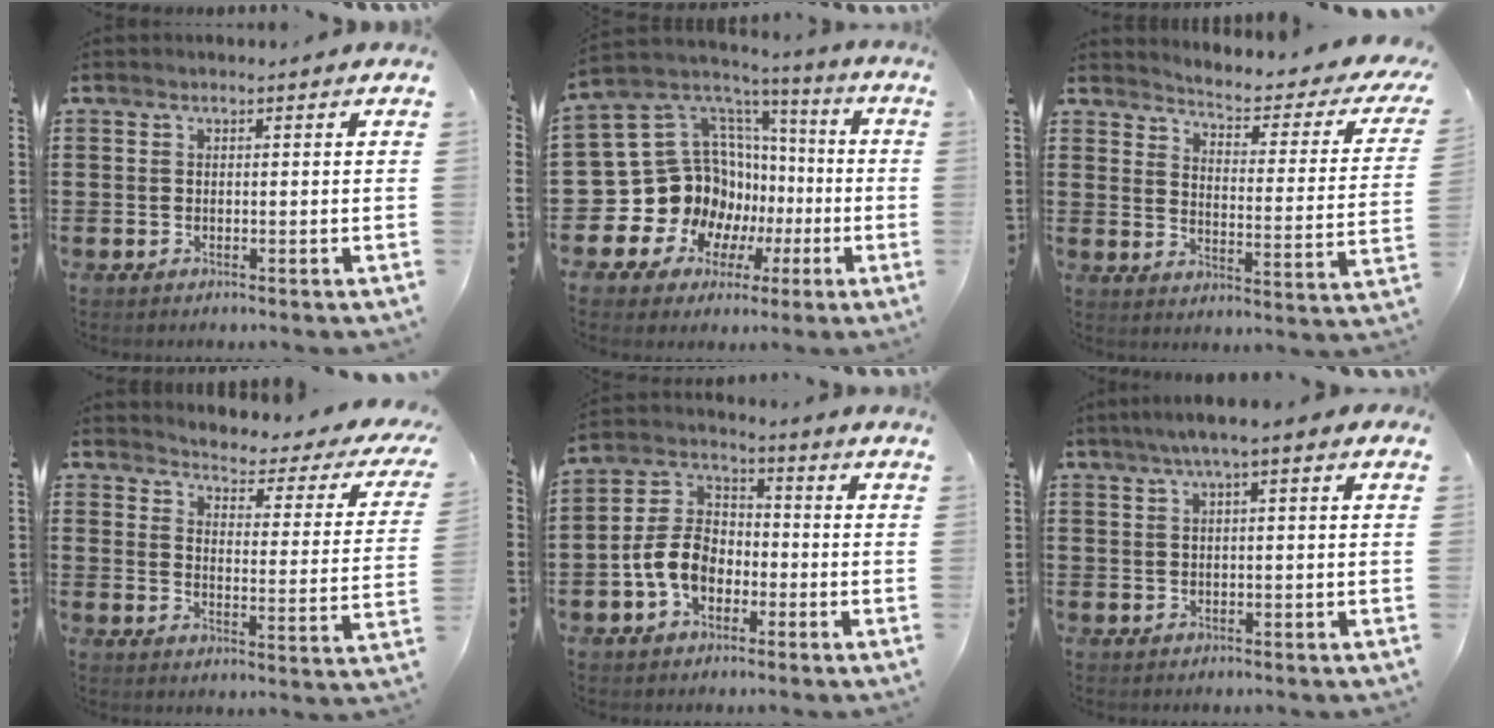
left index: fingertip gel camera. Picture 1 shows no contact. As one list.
[{"total": 16.3, "force": [-2.0, 14.8, 6.6], "torque": [-0.184, -0.039, 0.002]}, {"total": 3.1, "force": [2.8, 0.0, 1.3], "torque": [-0.037, -0.031, 0.034]}, {"total": 2.7, "force": [2.6, 0.3, 0.7], "torque": [-0.026, -0.030, 0.034]}, {"total": 7.8, "force": [-3.1, 5.4, 4.6], "torque": [-0.121, 0.012, -0.067]}, {"total": 2.3, "force": [0.2, 0.3, 2.3], "torque": [-0.039, 0.002, 0.002]}]